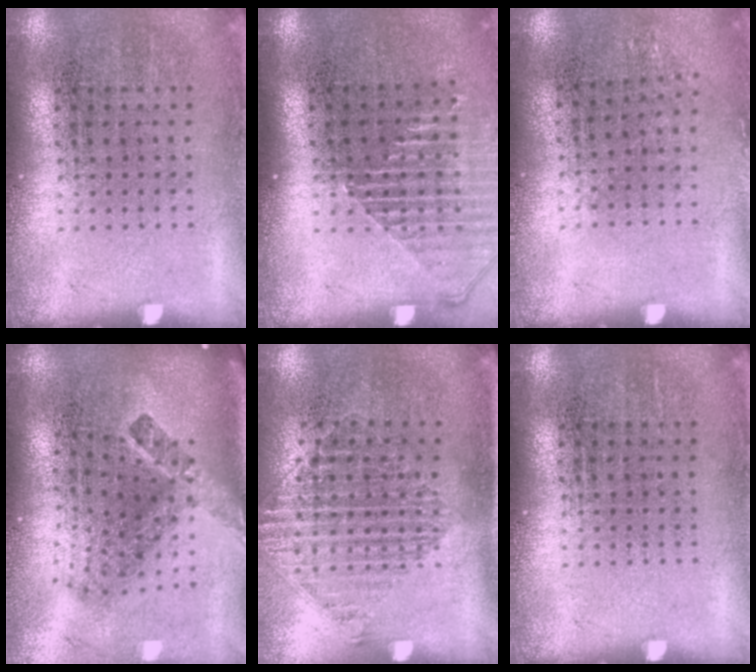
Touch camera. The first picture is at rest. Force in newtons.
{"total": 1.4, "press": 1.3, "slide": 0.5}
{"total": 0.8, "press": 0.7, "slide": 0.4}
{"total": 2.6, "press": 1.6, "slide": 2.0}
{"total": 1.4, "press": 1.2, "slide": 0.9}
{"total": 0.0}